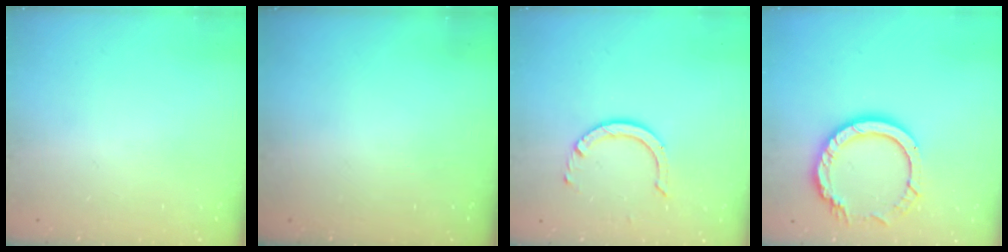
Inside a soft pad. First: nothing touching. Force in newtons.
{"total": 0.0}
{"total": 7.3, "press": 7.3, "slide": 0.5}
{"total": 12.3, "press": 12.2, "slide": 1.0}